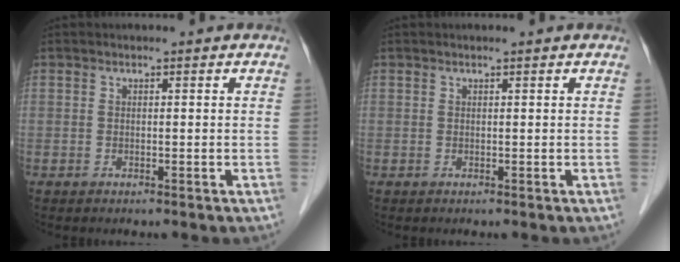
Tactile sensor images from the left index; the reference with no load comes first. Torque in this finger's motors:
{"motor_torque": [1.06, -1.08, 0.13, 0.03]}